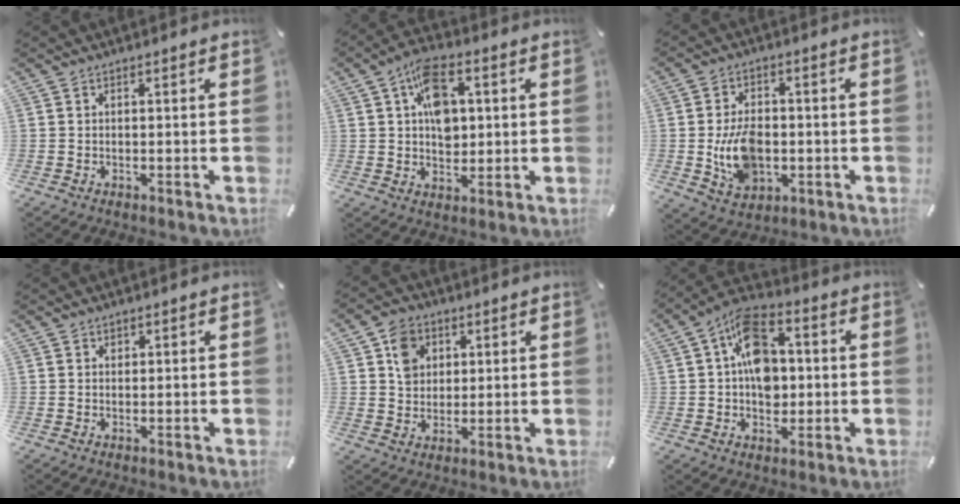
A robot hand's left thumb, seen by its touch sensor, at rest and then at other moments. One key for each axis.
{"total": 9.9, "fx": 2.6, "fy": 6.7, "fz": 6.8, "tx": -0.099, "ty": 0.004, "tz": 0.046}
{"total": 11.2, "fx": -1.5, "fy": 7.9, "fz": 7.8, "tx": -0.146, "ty": -0.002, "tz": -0.025}
{"total": 0.8, "fx": 0.4, "fy": 0.6, "fz": 0.1, "tx": 0.007, "ty": -0.002, "tz": 0.006}
{"total": 7.3, "fx": 2.7, "fy": 6.3, "fz": 2.6, "tx": -0.037, "ty": 0.003, "tz": 0.048}
{"total": 13.0, "fx": 1.4, "fy": 9.2, "fz": 9.1, "tx": -0.157, "ty": 0.004, "tz": 0.025}